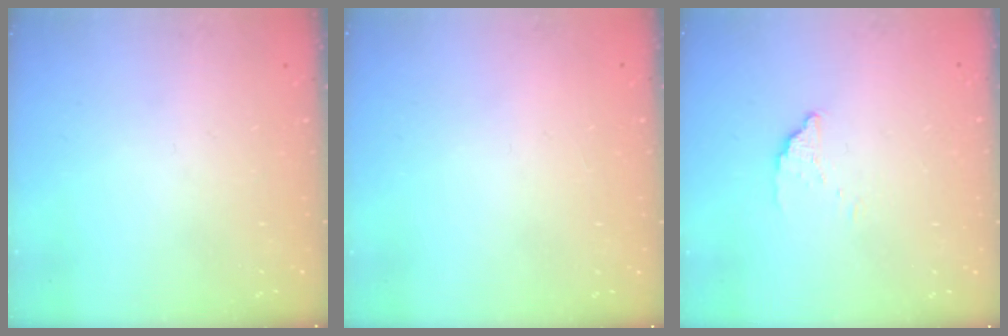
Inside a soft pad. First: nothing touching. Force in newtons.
{"total": 2.2, "press": 2.2, "slide": 0.1}
{"total": 1.8, "press": 1.8, "slide": 0.1}